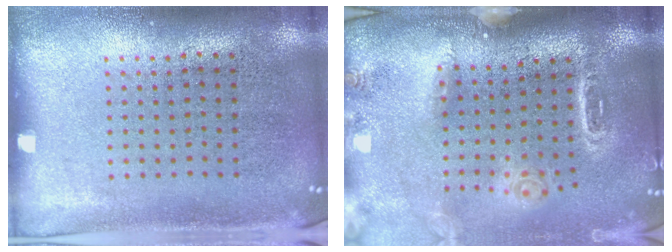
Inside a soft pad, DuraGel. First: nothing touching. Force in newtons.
{"total": 1.8, "press": 1.7, "slide": 0.6}